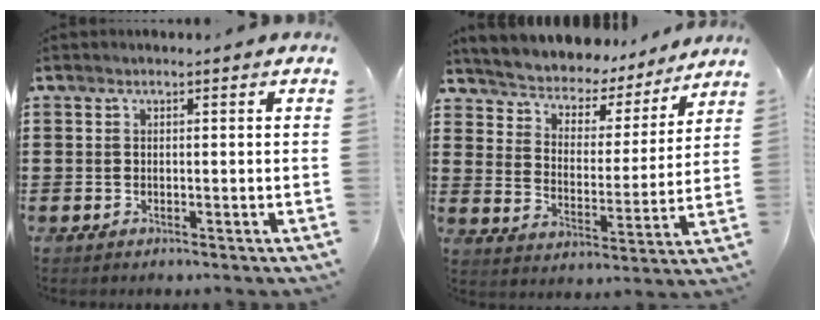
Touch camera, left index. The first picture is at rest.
{"total": 4.1, "force": [3.8, 1.4, 0.3], "torque": [-0.034, -0.036, 0.058]}